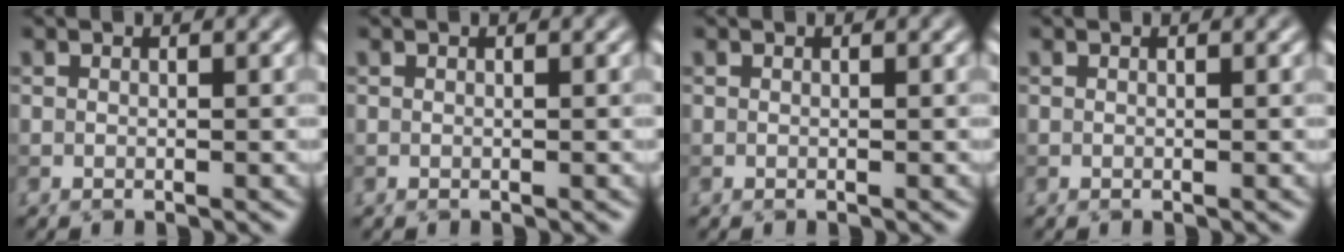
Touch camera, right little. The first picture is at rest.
{"total": 0.0}
{"total": 0.0}
{"total": 0.0}